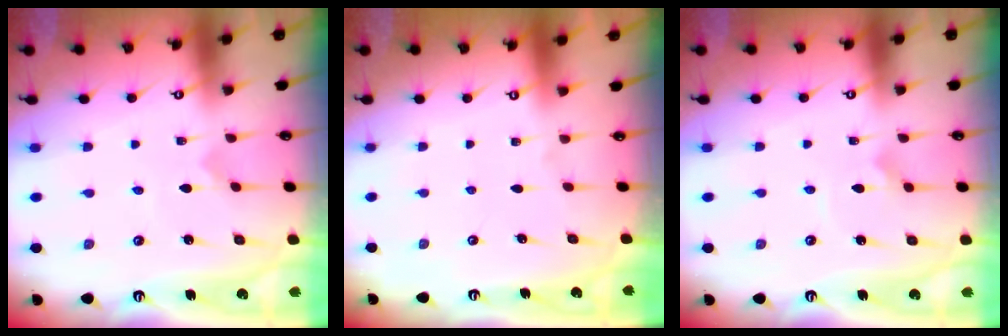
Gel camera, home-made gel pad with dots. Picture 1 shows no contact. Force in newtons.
{"total": 0.0}
{"total": 2.0, "press": 2.0, "slide": 0.1}